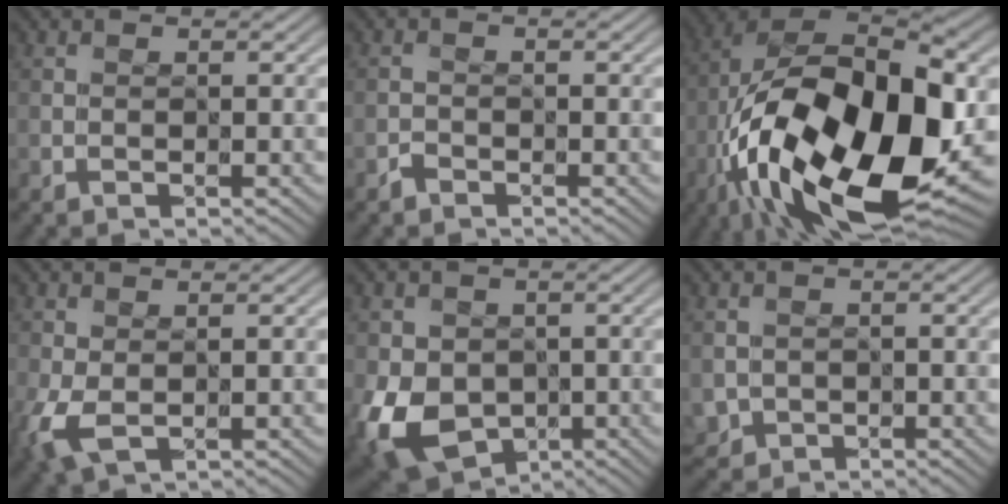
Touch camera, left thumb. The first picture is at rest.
{"total": 1.0, "force": [-0.8, 0.1, -0.6], "torque": [0.012, 0.002, -0.018]}
{"total": 20.7, "force": [-5.9, 9.6, 17.3], "torque": [-0.343, -0.004, -0.098]}
{"total": 4.4, "force": [-0.9, 2.6, 3.5], "torque": [-0.098, -0.013, -0.014]}
{"total": 8.9, "force": [-2.6, 6.8, 5.1], "torque": [-0.125, -0.030, -0.046]}
{"total": 1.6, "force": [-0.5, 1.5, -0.1], "torque": [-0.004, -0.013, -0.009]}